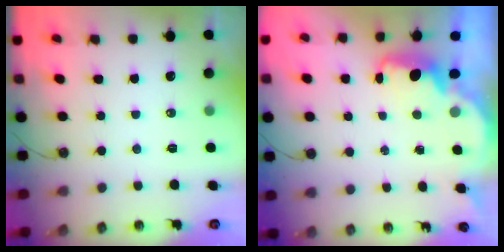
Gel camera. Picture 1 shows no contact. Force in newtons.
{"total": 2.2, "press": 2.1, "slide": 0.6}